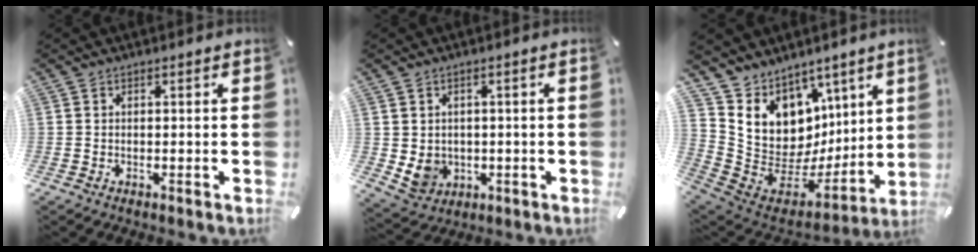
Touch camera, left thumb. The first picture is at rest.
{"total": 5.7, "force": [0.1, 5.5, 1.6], "torque": [-0.042, -0.004, 0.002]}
{"total": 10.3, "force": [4.2, 9.4, 0.6], "torque": [-0.013, -0.092, 0.097]}